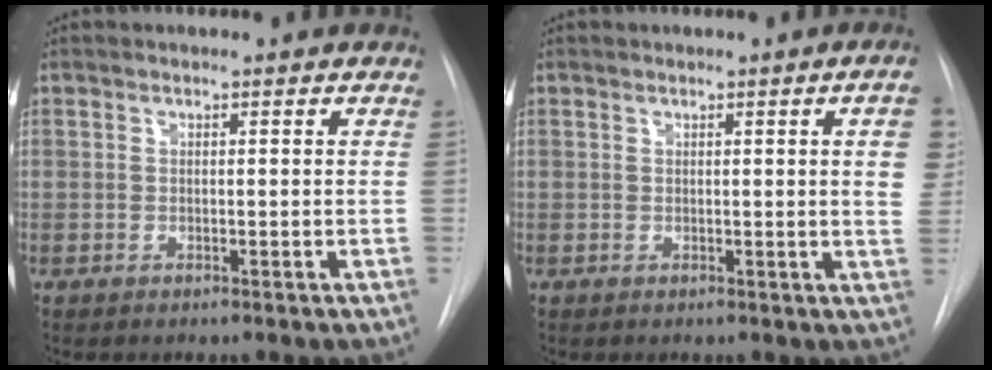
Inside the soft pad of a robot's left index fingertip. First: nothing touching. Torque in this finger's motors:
{"motor_torque": [0.88, -0.40, 0.43, 0.07]}